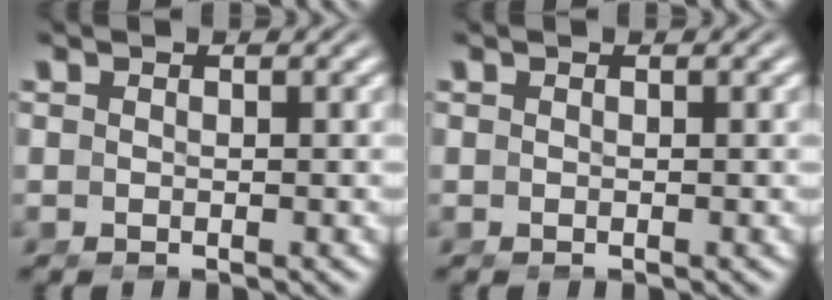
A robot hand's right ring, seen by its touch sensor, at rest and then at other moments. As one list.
[{"total": 0.0}]